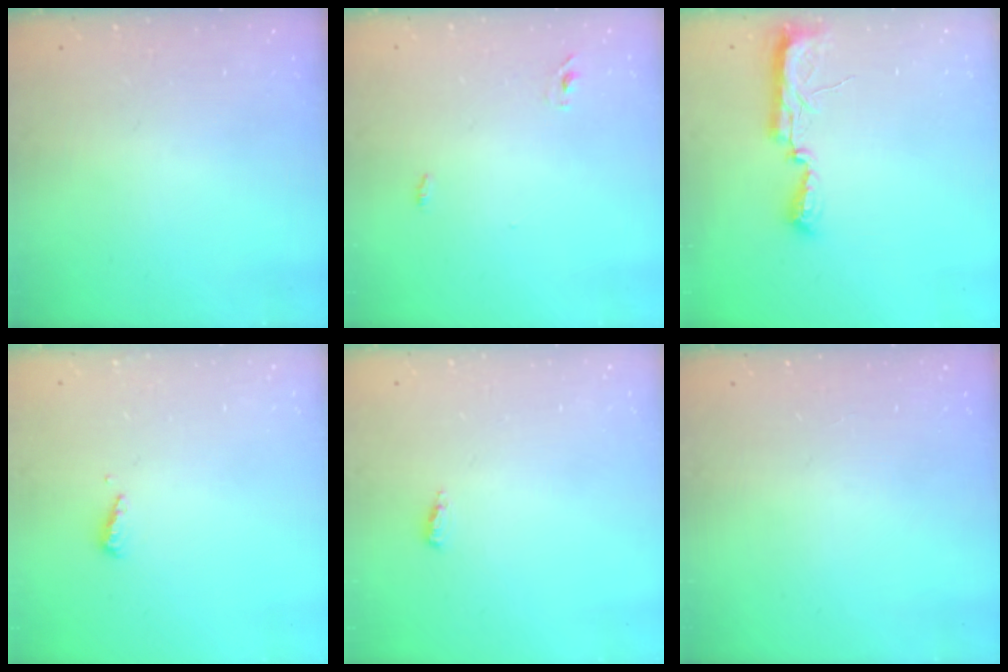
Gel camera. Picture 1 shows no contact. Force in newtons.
{"total": 2.9, "press": 2.7, "slide": 1.0}
{"total": 7.7, "press": 7.7, "slide": 0.7}
{"total": 3.2, "press": 3.1, "slide": 0.3}
{"total": 2.7, "press": 2.5, "slide": 1.0}
{"total": 0.0}